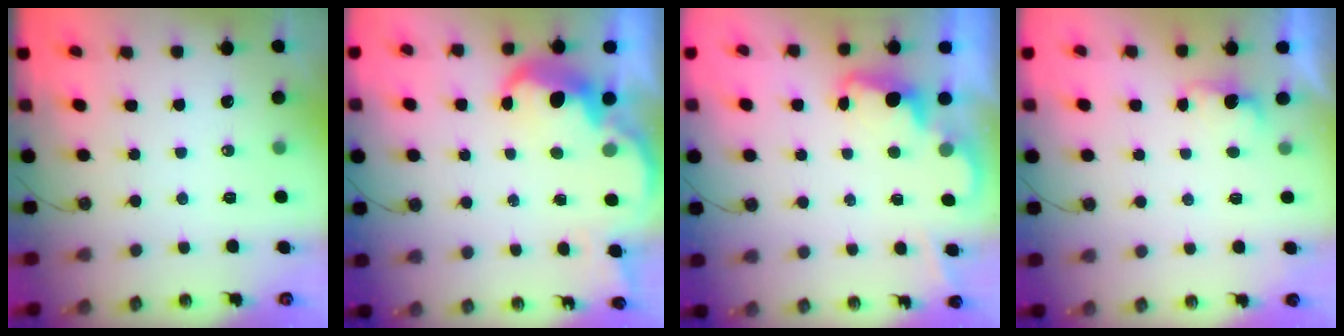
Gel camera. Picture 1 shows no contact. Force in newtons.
{"total": 6.9, "press": 6.9, "slide": 0.7}
{"total": 2.4, "press": 2.3, "slide": 0.5}
{"total": 2.0, "press": 1.7, "slide": 0.9}